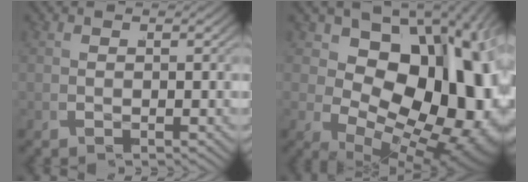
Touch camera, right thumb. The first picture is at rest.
{"total": 24.0, "force": [-1.0, 16.3, 17.6], "torque": [-0.283, -0.070, 0.026]}